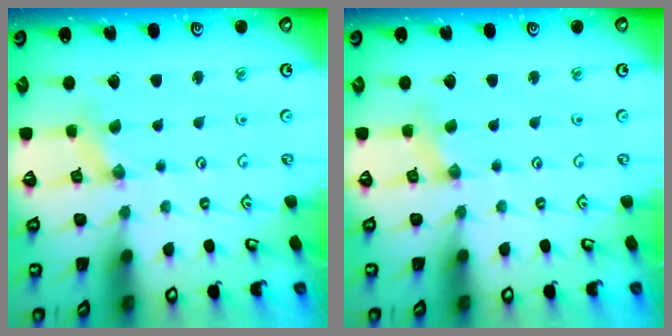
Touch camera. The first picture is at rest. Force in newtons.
{"total": 0.0}